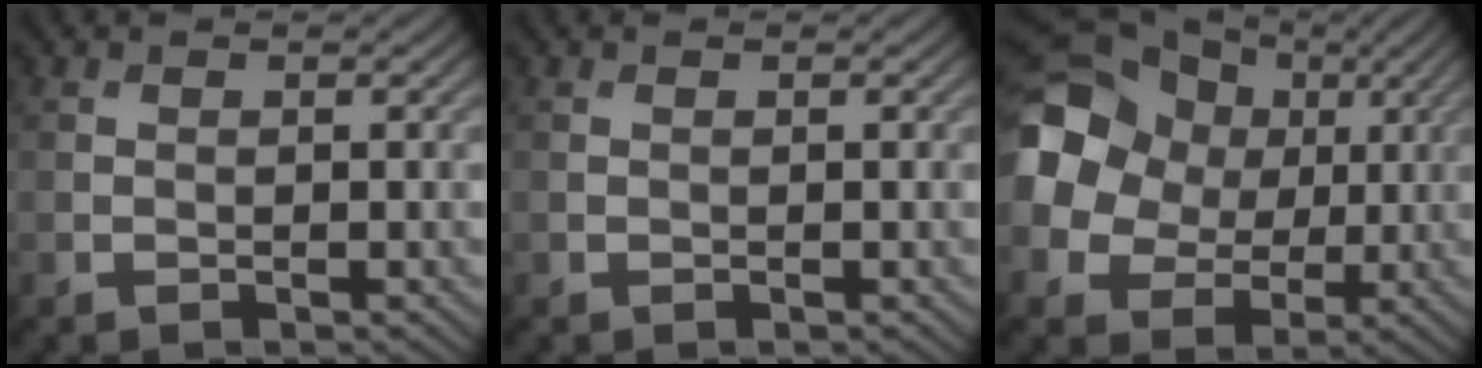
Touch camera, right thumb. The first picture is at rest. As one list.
[{"total": 0.0}, {"total": 16.1, "force": [3.5, 13.8, 7.5], "torque": [-0.242, 0.024, 0.056]}]